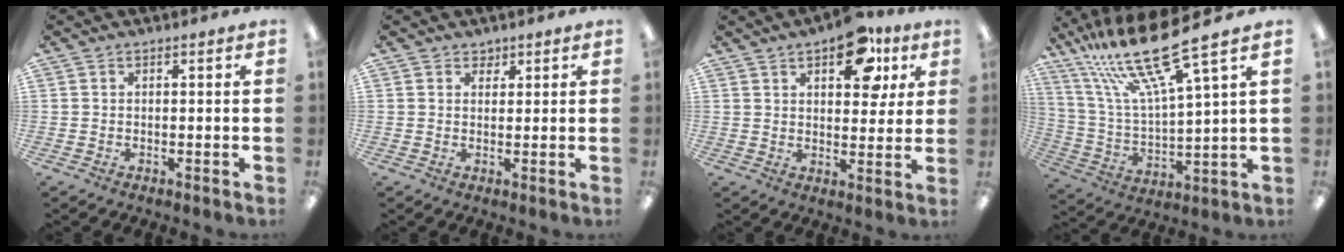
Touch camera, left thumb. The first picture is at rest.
{"total": 2.0, "force": [1.3, 1.5, -0.3], "torque": [0.017, -0.005, 0.020]}
{"total": 13.3, "force": [7.6, 7.1, 8.3], "torque": [-0.100, -0.026, 0.127]}
{"total": 20.3, "force": [15.4, 2.9, 12.9], "torque": [-0.281, -0.096, 0.253]}